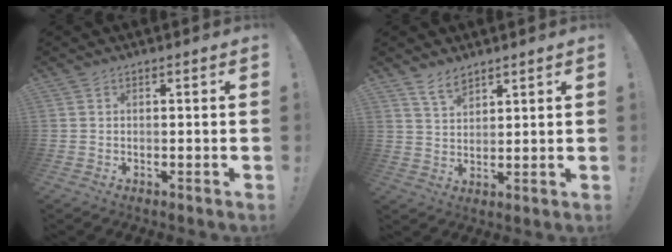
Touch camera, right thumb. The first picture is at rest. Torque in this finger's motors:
{"motor_torque": [0.50, 0.58, 1.03, 0.24, 0.61]}